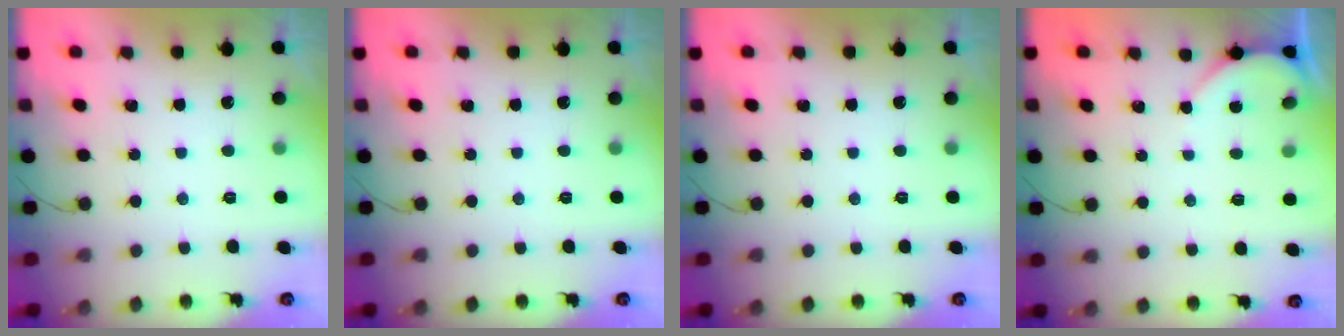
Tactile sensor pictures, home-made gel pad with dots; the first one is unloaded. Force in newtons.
{"total": 0.0}
{"total": 0.0}
{"total": 2.2, "press": 2.2, "slide": 0.3}